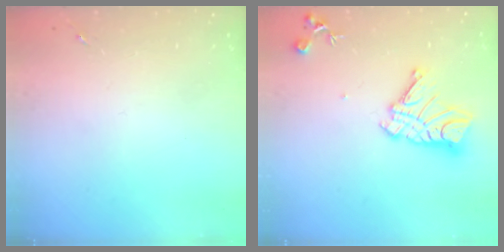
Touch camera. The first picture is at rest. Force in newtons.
{"total": 13.7, "press": 13.6, "slide": 1.2}